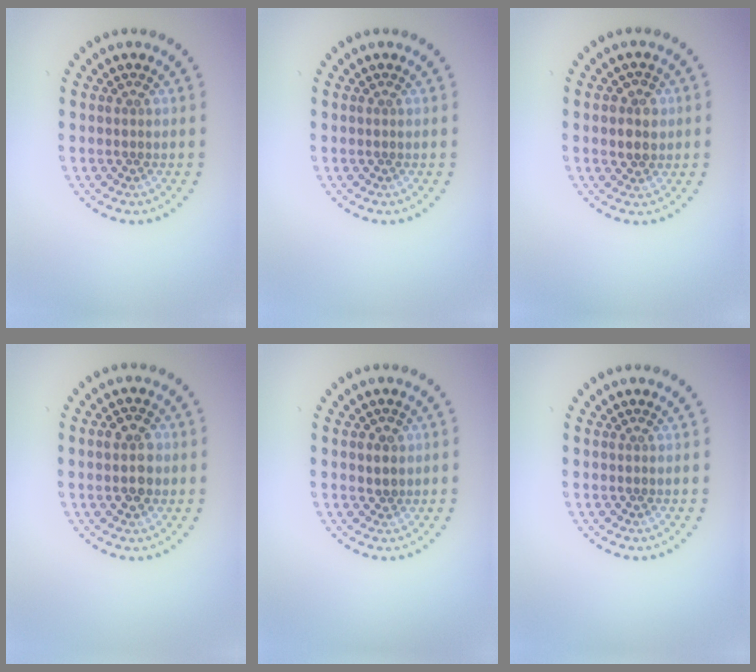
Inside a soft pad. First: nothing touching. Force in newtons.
{"total": 0.0}
{"total": 2.6, "press": 2.5, "slide": 0.6}
{"total": 3.6, "press": 3.6, "slide": 0.1}
{"total": 1.4, "press": 1.2, "slide": 0.6}
{"total": 0.0}